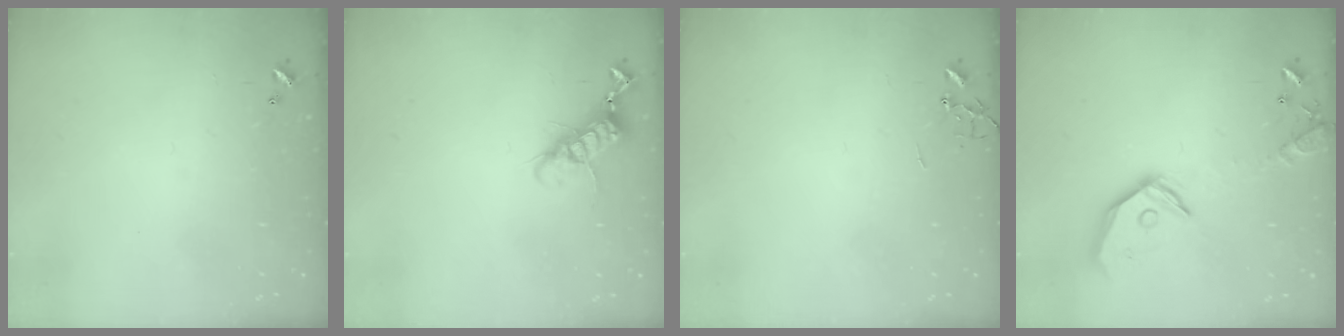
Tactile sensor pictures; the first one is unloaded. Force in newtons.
{"total": 11.7, "press": 11.7, "slide": 0.9}
{"total": 0.0}
{"total": 16.4, "press": 16.2, "slide": 2.5}